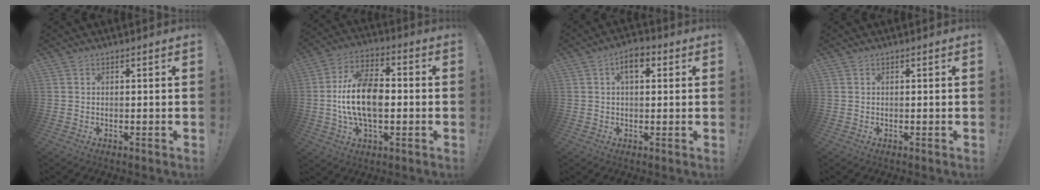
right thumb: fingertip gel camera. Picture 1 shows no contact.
{"total": 16.0, "force": [-1.6, 9.0, 13.1], "torque": [-0.247, 0.012, -0.029]}
{"total": 5.4, "force": [1.7, 2.9, 4.2], "torque": [-0.056, 0.001, 0.024]}
{"total": 0.0}